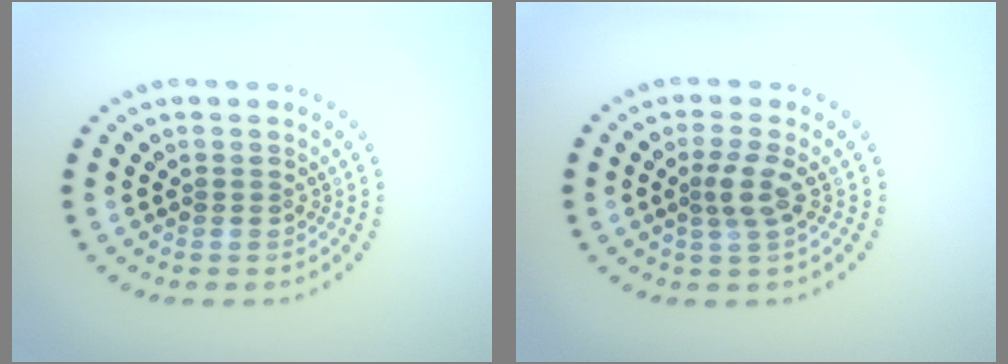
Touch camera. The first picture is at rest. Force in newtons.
{"total": 2.1, "press": 1.7, "slide": 1.2}